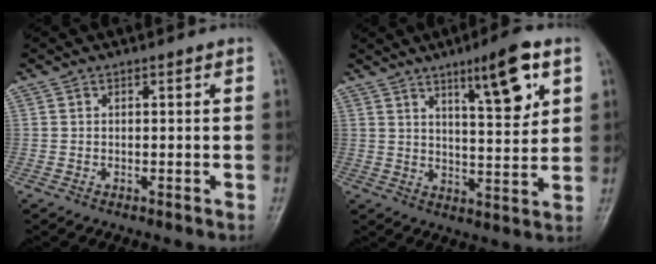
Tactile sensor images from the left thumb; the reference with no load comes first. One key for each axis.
{"total": 10.9, "fx": 5.6, "fy": 2.4, "fz": 9.1, "tx": -0.127, "ty": -0.033, "tz": 0.088}